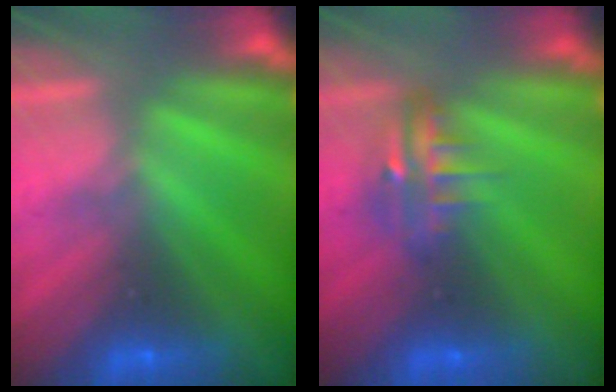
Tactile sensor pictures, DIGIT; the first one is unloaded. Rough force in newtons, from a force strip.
{"total": 3.8}